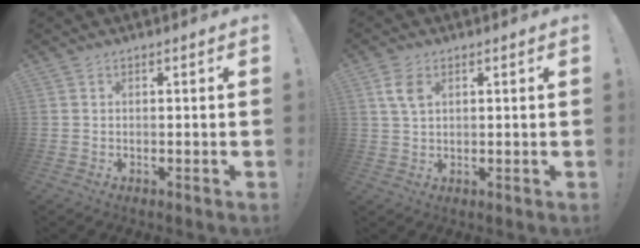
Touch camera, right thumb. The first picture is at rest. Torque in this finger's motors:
{"motor_torque": [-0.01, 0.12, 0.07, 0.02, 0.04]}